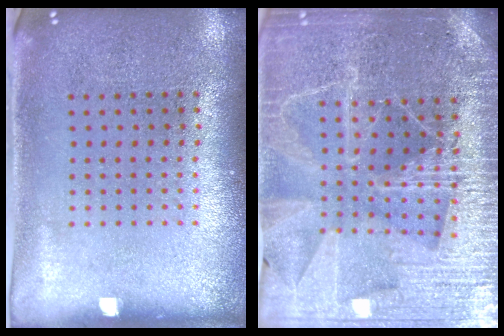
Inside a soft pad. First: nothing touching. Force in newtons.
{"total": 4.7, "press": 4.3, "slide": 1.8}